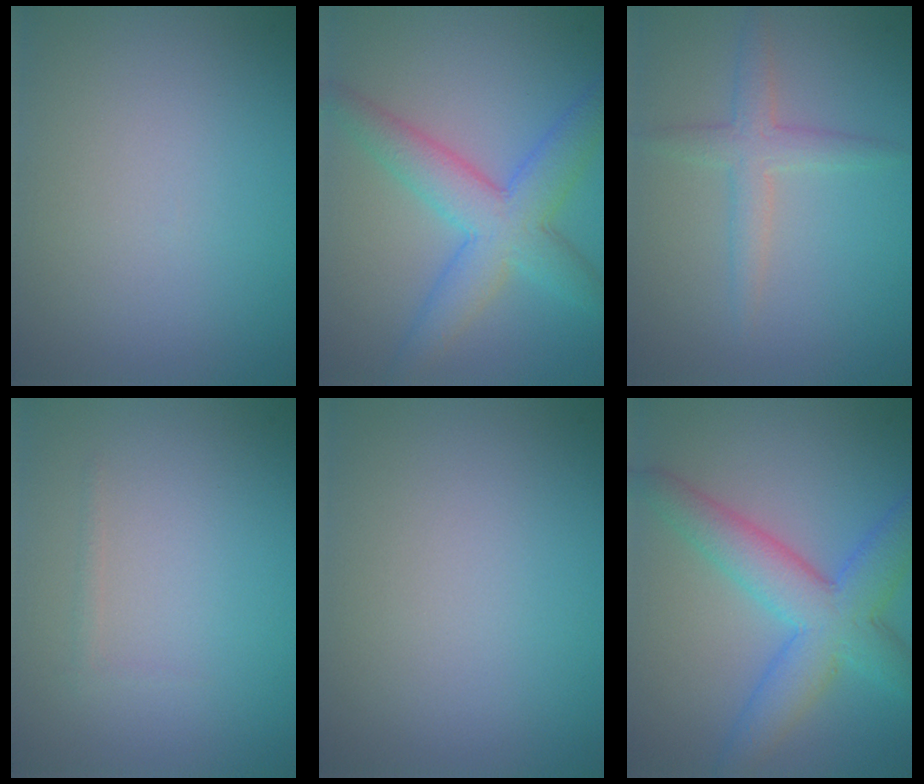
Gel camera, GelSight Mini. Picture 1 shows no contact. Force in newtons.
{"total": 6.1, "press": 6.1, "slide": 0.1}
{"total": 2.5, "press": 2.5, "slide": 0.1}
{"total": 0.5, "press": 0.5, "slide": 0.0}
{"total": 0.0}
{"total": 6.7, "press": 6.7, "slide": 0.1}